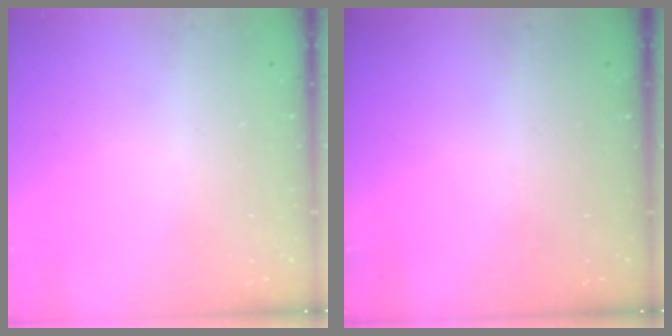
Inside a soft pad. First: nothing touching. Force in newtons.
{"total": 0.0}